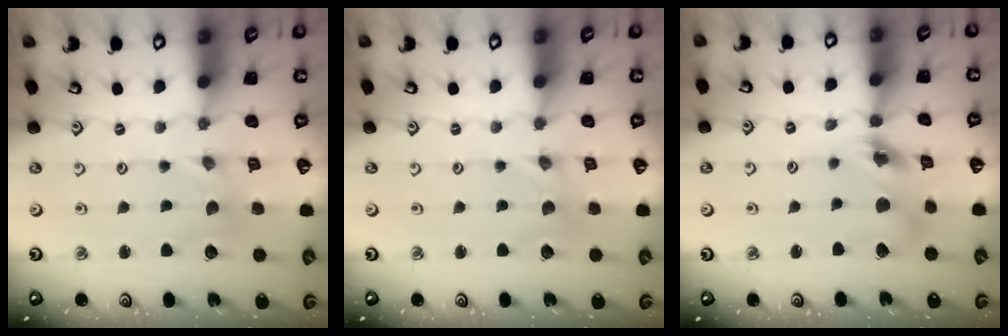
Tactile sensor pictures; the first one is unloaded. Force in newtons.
{"total": 0.0}
{"total": 11.1, "press": 11.0, "slide": 1.1}